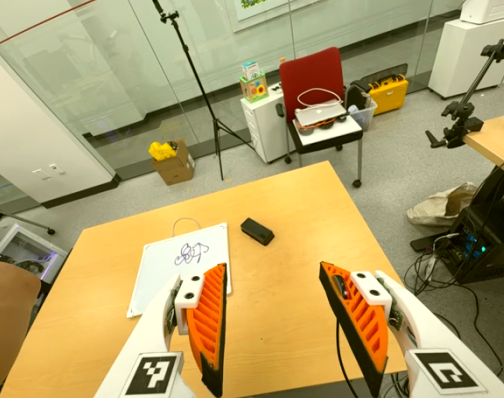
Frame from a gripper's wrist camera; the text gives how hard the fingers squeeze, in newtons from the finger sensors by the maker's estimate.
{"total": 0.0}